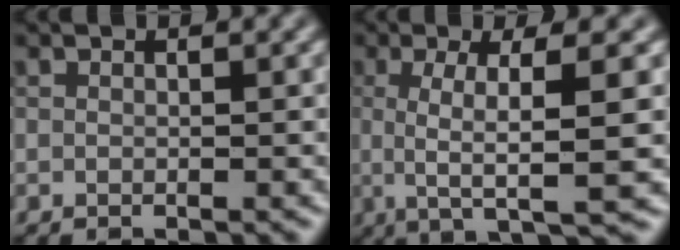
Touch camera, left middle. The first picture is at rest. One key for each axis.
{"total": 7.0, "fx": -0.3, "fy": 1.4, "fz": 6.8, "tx": -0.106, "ty": 0.008, "tz": -0.002}